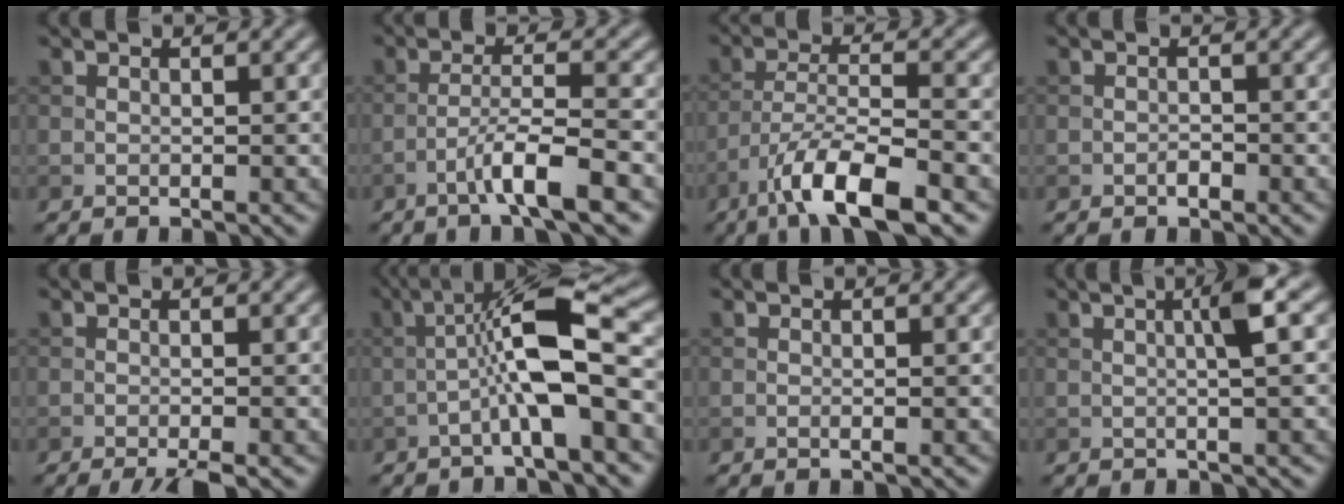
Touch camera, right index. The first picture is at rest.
{"total": 5.0, "force": [-2.9, 0.4, 4.1], "torque": [-0.068, 0.010, -0.057]}
{"total": 8.3, "force": [-5.2, 2.1, 6.1], "torque": [-0.104, 0.002, -0.098]}
{"total": 0.8, "force": [-0.5, 0.4, 0.5], "torque": [-0.006, 0.001, -0.009]}
{"total": 2.9, "force": [-1.9, 0.3, 2.2], "torque": [-0.030, 0.001, -0.036]}
{"total": 8.3, "force": [-1.8, 1.4, 8.0], "torque": [-0.132, 0.032, -0.042]}
{"total": 0.7, "force": [-0.2, 0.1, 0.7], "torque": [-0.010, -0.002, -0.004]}
{"total": 3.2, "force": [0.5, 0.3, 3.1], "torque": [-0.049, 0.009, 0.005]}